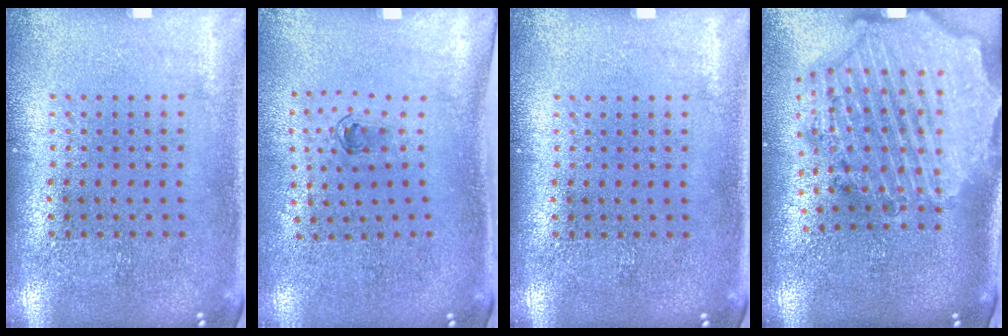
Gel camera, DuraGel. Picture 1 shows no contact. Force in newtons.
{"total": 0.6, "press": 0.3, "slide": 0.6}
{"total": 0.0}
{"total": 3.6, "press": 2.9, "slide": 2.1}